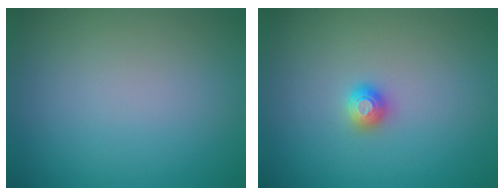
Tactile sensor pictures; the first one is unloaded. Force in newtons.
{"total": 1.2, "press": 1.2, "slide": 0.1}